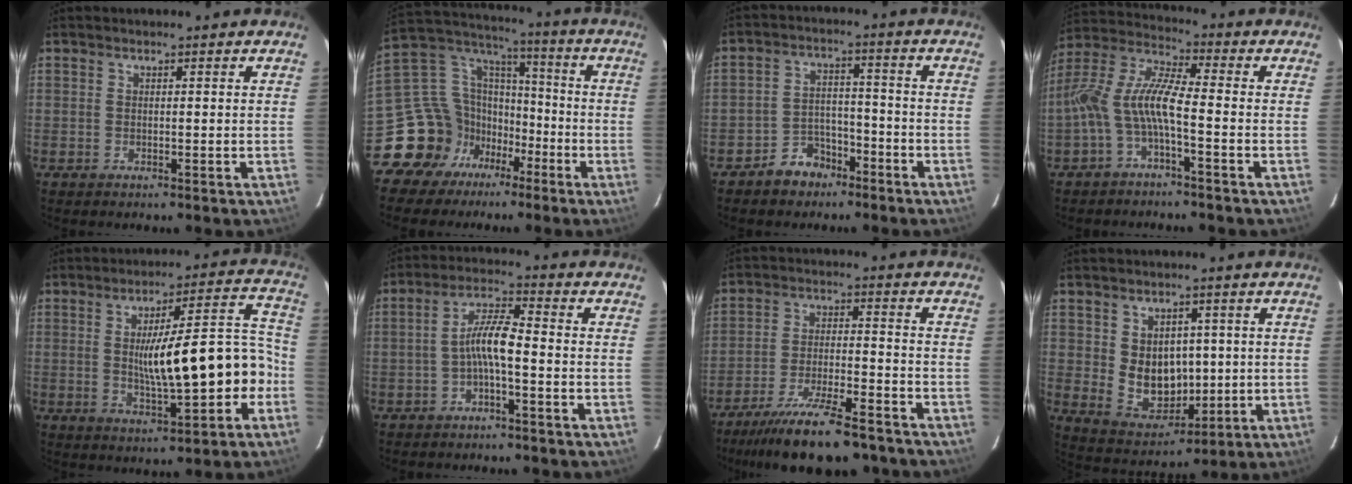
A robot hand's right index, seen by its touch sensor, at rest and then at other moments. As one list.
[{"total": 15.7, "force": [-9.2, 12.1, 4.0], "torque": [-0.102, 0.062, -0.154]}, {"total": 6.8, "force": [-5.0, 4.4, 1.3], "torque": [-0.035, 0.025, -0.073]}, {"total": 10.1, "force": [-3.2, 2.1, 9.3], "torque": [-0.209, 0.012, -0.064]}, {"total": 14.7, "force": [-2.8, 3.4, 14.0], "torque": [-0.211, 0.015, -0.024]}, {"total": 5.7, "force": [-2.0, 0.8, 5.3], "torque": [-0.110, 0.015, -0.036]}, {"total": 17.2, "force": [-14.5, 3.6, 8.6], "torque": [-0.172, -0.021, -0.223]}, {"total": 9.9, "force": [0.5, 7.9, 5.9], "torque": [-0.110, -0.007, 0.037]}]